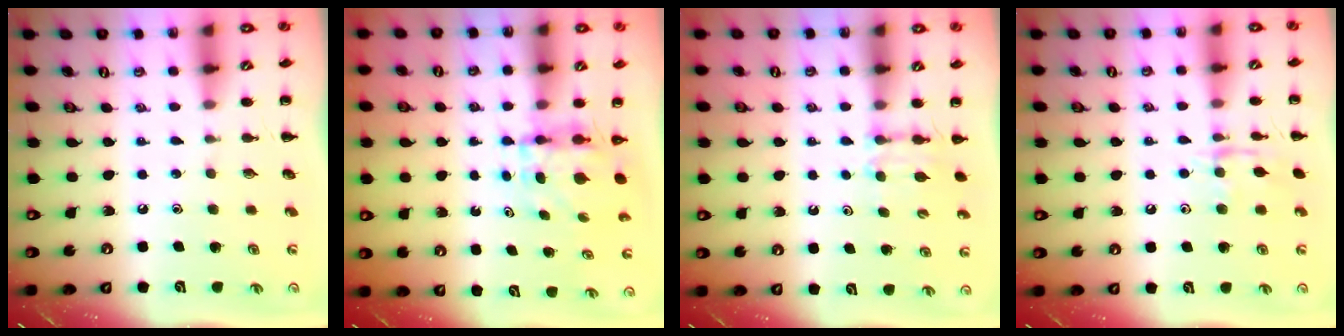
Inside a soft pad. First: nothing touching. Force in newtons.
{"total": 3.9, "press": 3.8, "slide": 0.3}
{"total": 6.1, "press": 5.9, "slide": 1.6}
{"total": 8.6, "press": 8.6, "slide": 0.5}